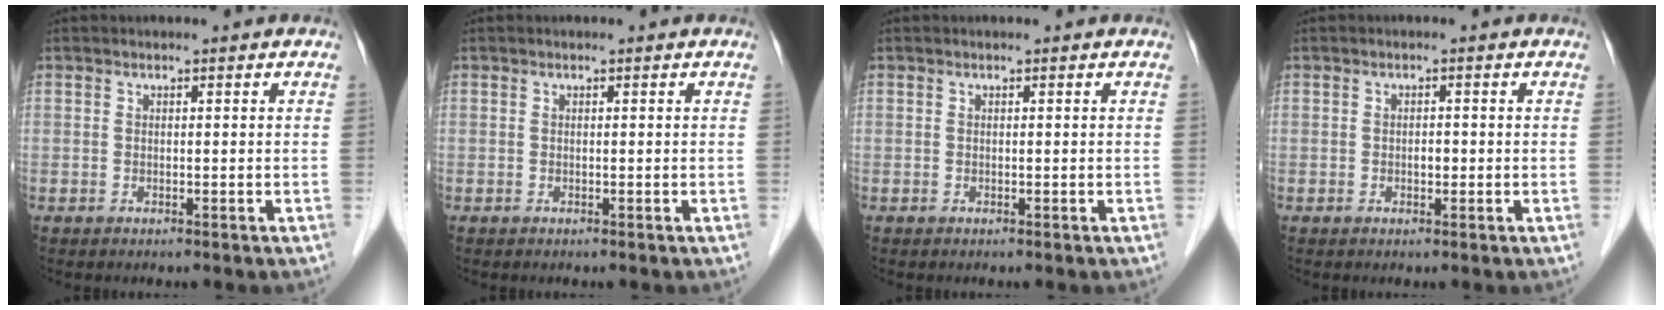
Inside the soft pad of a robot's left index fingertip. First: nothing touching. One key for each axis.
{"total": 0.0}
{"total": 0.0}
{"total": 1.1, "fx": -0.4, "fy": 0.6, "fz": 0.8, "tx": -0.014, "ty": -0.002, "tz": -0.008}